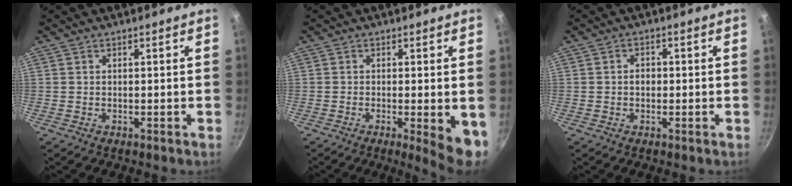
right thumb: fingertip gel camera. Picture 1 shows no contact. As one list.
[{"total": 7.0, "force": [-1.4, 1.5, 6.7], "torque": [-0.078, -0.008, -0.014]}, {"total": 2.2, "force": [-0.2, 1.8, 1.3], "torque": [-0.011, 0.007, -0.005]}]